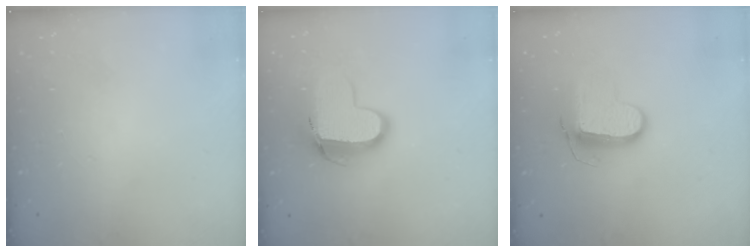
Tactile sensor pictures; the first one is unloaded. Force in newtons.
{"total": 11.4, "press": 11.4, "slide": 1.1}
{"total": 10.4, "press": 10.4, "slide": 0.5}